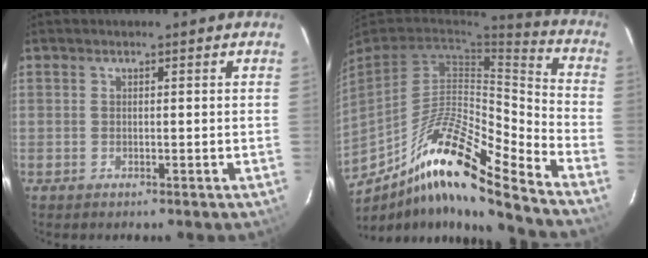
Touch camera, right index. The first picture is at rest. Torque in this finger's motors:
{"motor_torque": [0.66, -0.93, 0.58, 0.15]}